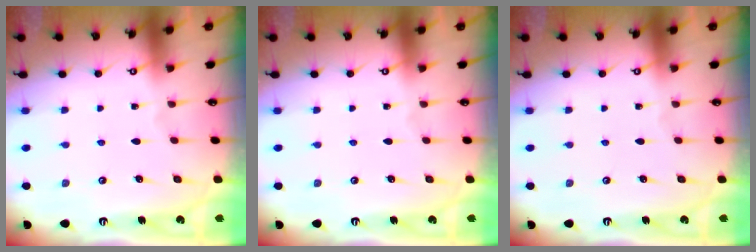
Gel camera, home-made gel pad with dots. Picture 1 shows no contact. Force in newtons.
{"total": 0.0}
{"total": 0.0}